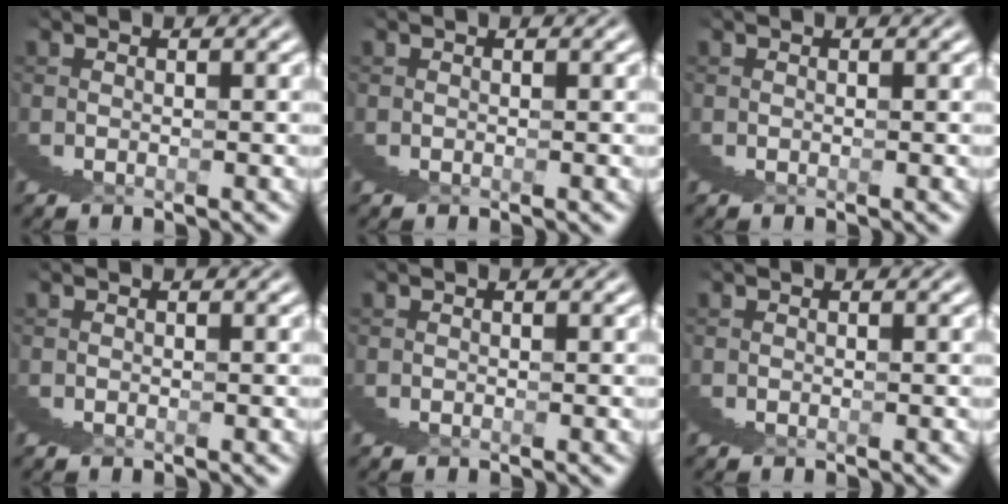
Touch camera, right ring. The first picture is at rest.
{"total": 0.0}
{"total": 0.0}
{"total": 0.0}
{"total": 0.0}
{"total": 0.0}